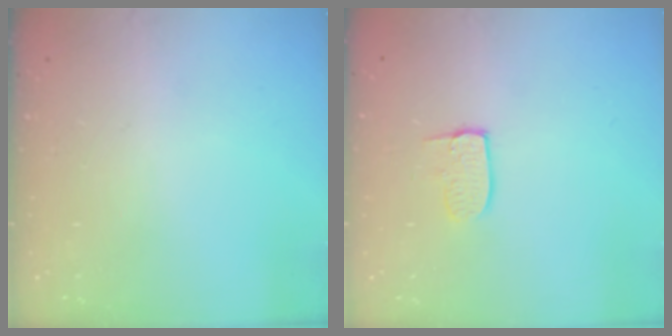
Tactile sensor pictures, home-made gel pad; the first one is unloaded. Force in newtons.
{"total": 6.5, "press": 6.5, "slide": 0.6}